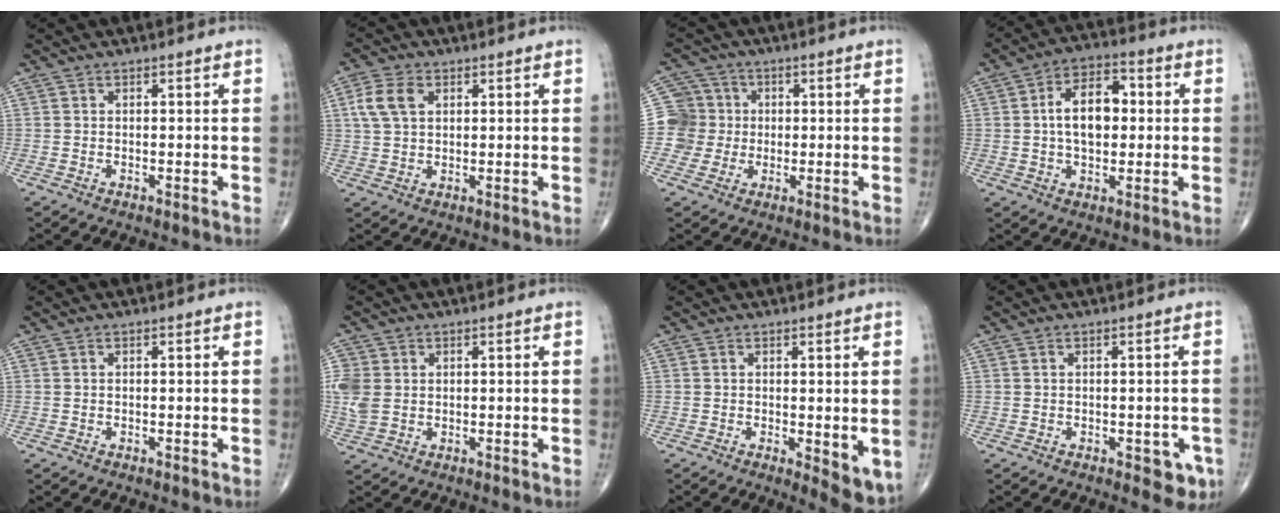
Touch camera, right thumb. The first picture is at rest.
{"total": 6.3, "force": [2.1, 4.1, 4.3], "torque": [-0.088, 0.007, 0.040]}
{"total": 7.6, "force": [-0.1, 7.6, 0.3], "torque": [0.025, 0.018, -0.007]}
{"total": 11.1, "force": [0.9, 6.8, 8.8], "torque": [-0.130, 0.020, 0.011]}
{"total": 0.0}
{"total": 5.7, "force": [0.6, 4.6, 3.3], "torque": [-0.079, 0.004, 0.017]}
{"total": 5.9, "force": [-0.8, 2.2, 5.5], "torque": [-0.064, -0.016, -0.007]}
{"total": 4.2, "force": [-1.6, 2.2, 3.3], "torque": [-0.012, -0.001, -0.016]}